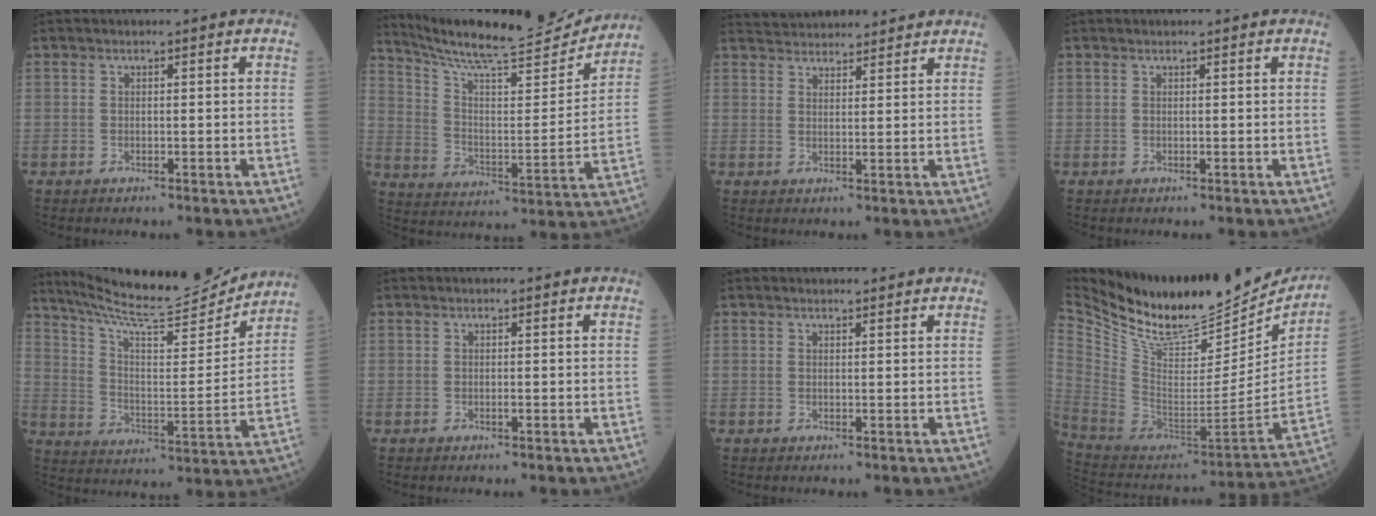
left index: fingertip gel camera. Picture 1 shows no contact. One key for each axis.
{"total": 20.4, "fx": 19.2, "fy": 1.4, "fz": 6.8, "tx": -0.122, "ty": -0.040, "tz": 0.285}
{"total": 9.3, "fx": 9.0, "fy": 1.4, "fz": 1.8, "tx": -0.026, "ty": 0.029, "tz": 0.129}
{"total": 0.7, "fx": 0.7, "fy": 0.0, "fz": 0.2, "tx": -0.002, "ty": 0.007, "tz": 0.011}
{"total": 18.7, "fx": 17.7, "fy": 0.5, "fz": 6.0, "tx": -0.115, "ty": -0.036, "tz": 0.271}
{"total": 0.0}
{"total": 1.9, "fx": 1.9, "fy": 0.1, "fz": 0.4, "tx": -0.007, "ty": 0.008, "tz": 0.025}
{"total": 28.6, "fx": 24.5, "fy": 7.9, "fz": 12.5, "tx": -0.242, "ty": -0.049, "tz": 0.383}